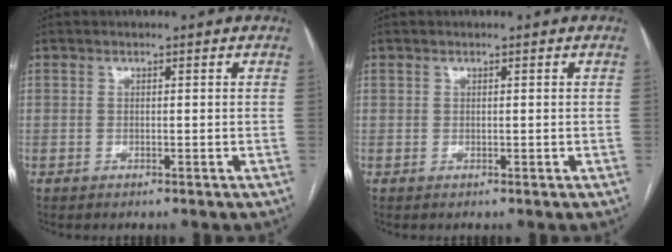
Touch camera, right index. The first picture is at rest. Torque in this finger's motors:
{"motor_torque": [0.00, 0.00, 0.00, 0.00]}